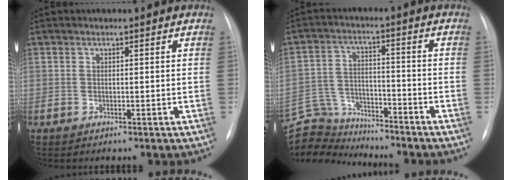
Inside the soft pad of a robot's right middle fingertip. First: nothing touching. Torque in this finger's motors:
{"motor_torque": [0.10, -0.05, -0.19, -0.07]}